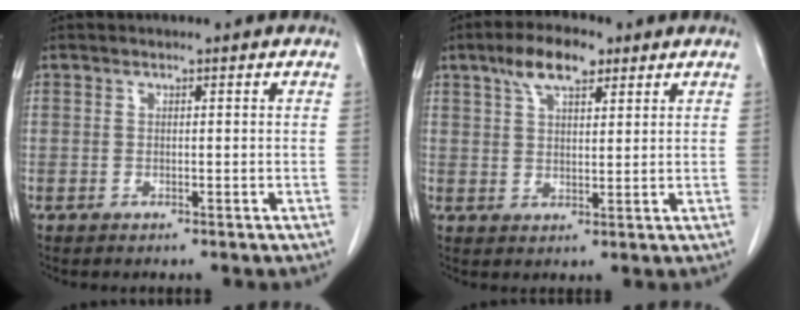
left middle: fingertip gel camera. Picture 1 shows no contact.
{"total": 6.9, "force": [4.2, 2.5, 4.8], "torque": [-0.092, 0.015, 0.075]}